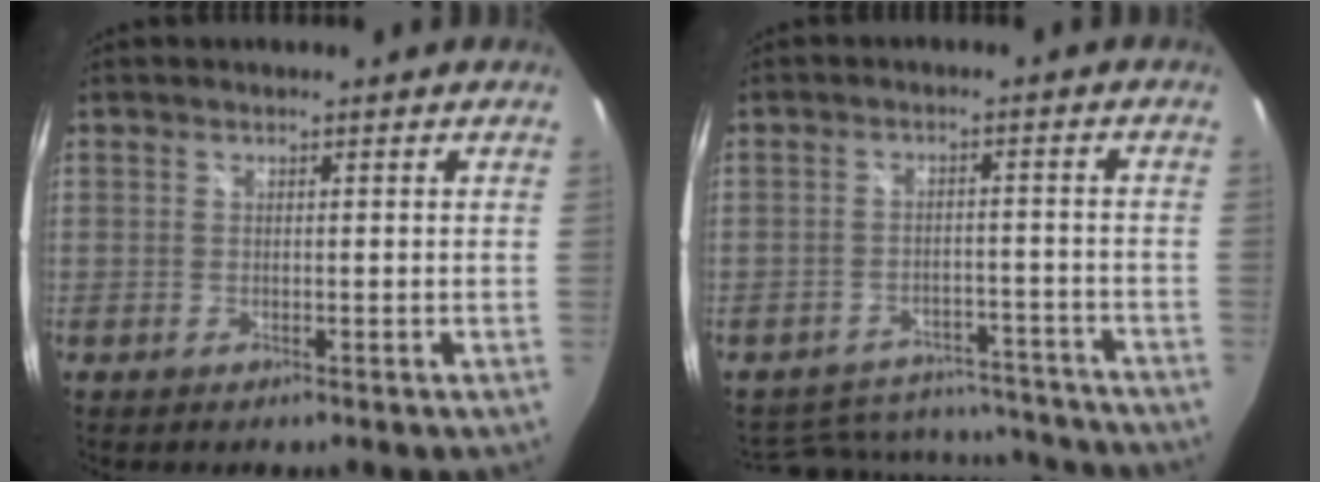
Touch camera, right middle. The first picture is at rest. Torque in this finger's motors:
{"motor_torque": [-0.72, -0.88, -0.24, -0.07]}